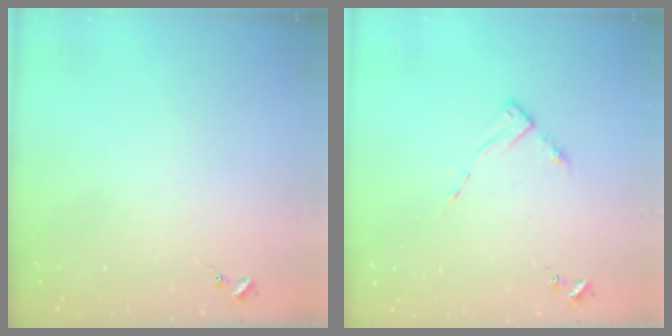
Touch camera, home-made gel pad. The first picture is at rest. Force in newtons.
{"total": 2.8, "press": 2.8, "slide": 0.4}